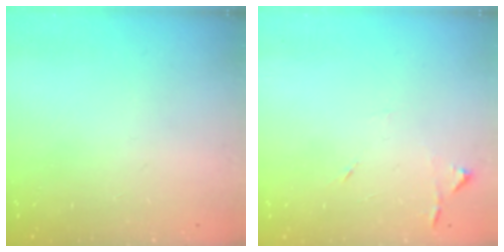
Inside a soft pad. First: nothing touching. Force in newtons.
{"total": 6.7, "press": 6.7, "slide": 0.7}